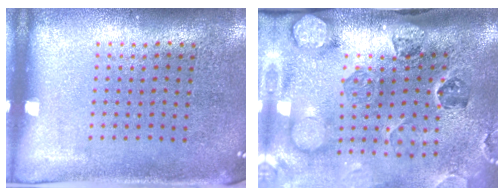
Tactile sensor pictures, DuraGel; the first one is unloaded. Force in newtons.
{"total": 3.2, "press": 2.7, "slide": 1.6}